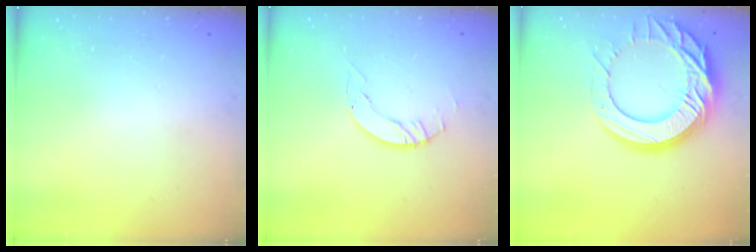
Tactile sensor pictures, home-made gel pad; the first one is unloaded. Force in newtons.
{"total": 4.5, "press": 4.5, "slide": 0.5}
{"total": 22.6, "press": 22.5, "slide": 2.2}